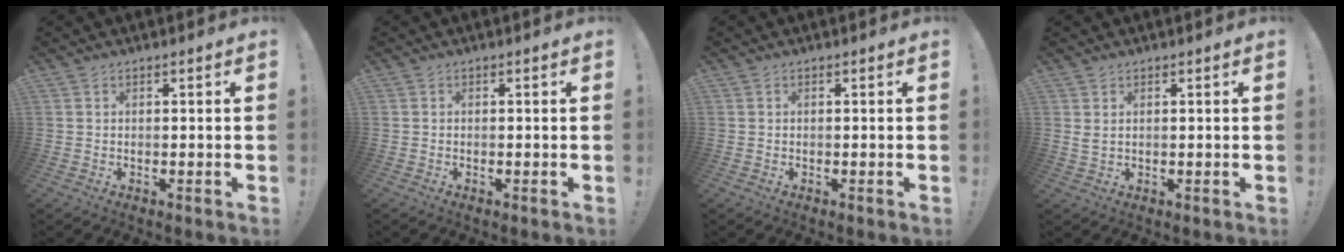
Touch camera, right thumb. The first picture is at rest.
{"total": 0.0}
{"total": 0.0}
{"total": 1.9, "force": [1.1, 0.7, 1.4], "torque": [-0.022, -0.002, 0.019]}